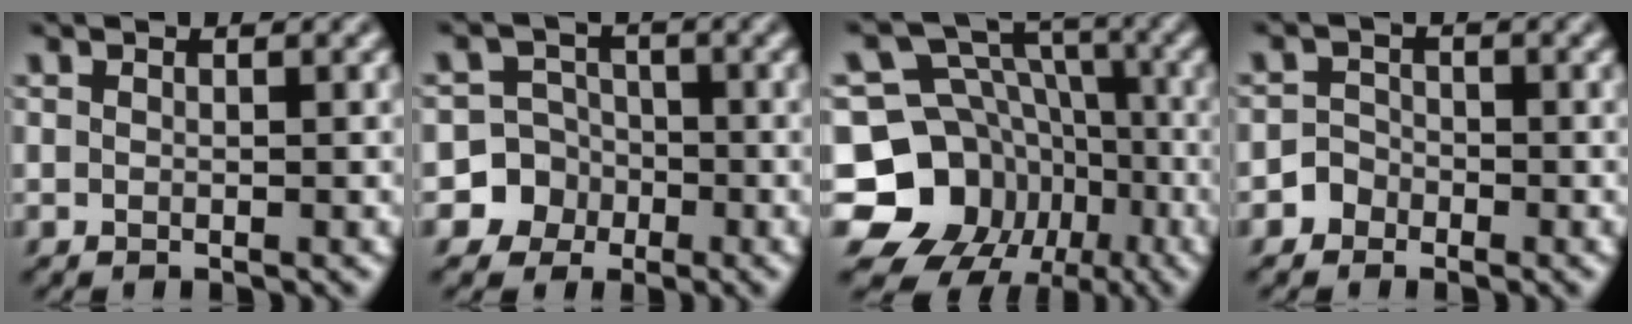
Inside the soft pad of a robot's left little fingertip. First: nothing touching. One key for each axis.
{"total": 6.2, "fx": -2.6, "fy": 5.7, "fz": 0.1, "tx": 0.018, "ty": 0.002, "tz": -0.062}
{"total": 14.0, "fx": -5.8, "fy": 11.9, "fz": 4.6, "tx": -0.088, "ty": -0.011, "tz": -0.110}
{"total": 1.7, "fx": -1.0, "fy": 1.3, "fz": 0.0, "tx": 0.016, "ty": 0.006, "tz": -0.024}